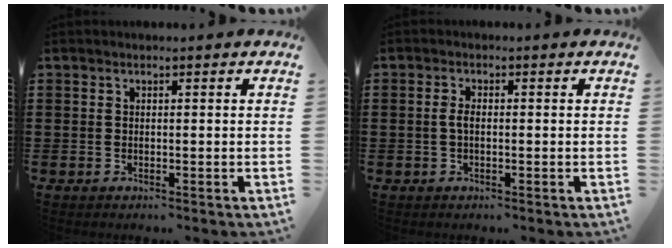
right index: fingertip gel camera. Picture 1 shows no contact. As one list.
[{"total": 1.8, "force": [-0.2, 0.7, 1.6], "torque": [-0.045, -0.005, -0.010]}]